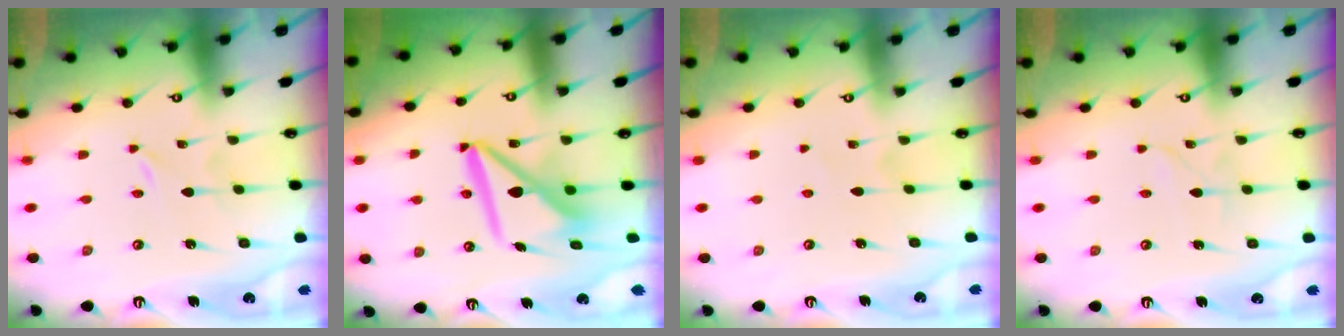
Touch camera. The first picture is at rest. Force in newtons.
{"total": 10.6, "press": 10.5, "slide": 1.5}
{"total": 2.8, "press": 2.7, "slide": 0.3}
{"total": 1.7, "press": 1.7, "slide": 0.2}